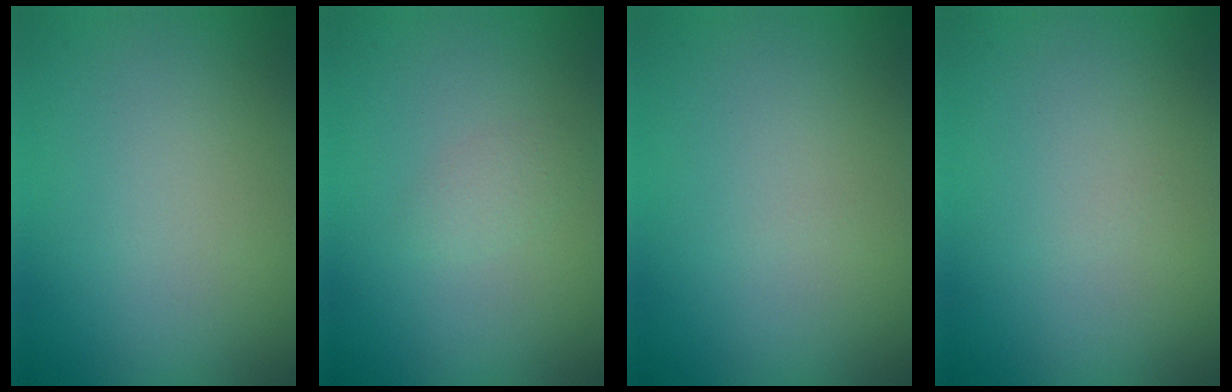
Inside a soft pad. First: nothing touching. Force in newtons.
{"total": 1.1, "press": 1.1, "slide": 0.1}
{"total": 0.0}
{"total": 0.0}